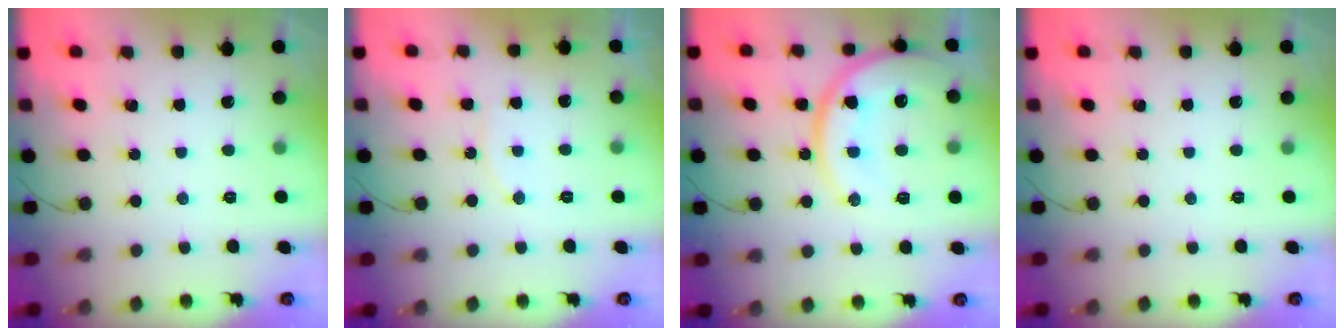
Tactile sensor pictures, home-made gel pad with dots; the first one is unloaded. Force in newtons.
{"total": 7.7, "press": 7.6, "slide": 0.9}
{"total": 16.2, "press": 16.2, "slide": 1.3}
{"total": 0.0}